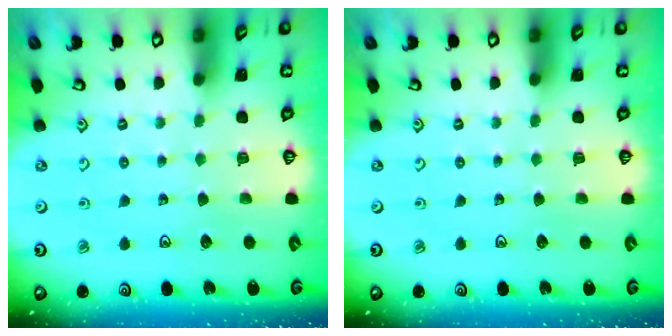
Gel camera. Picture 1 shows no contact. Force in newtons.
{"total": 0.0}